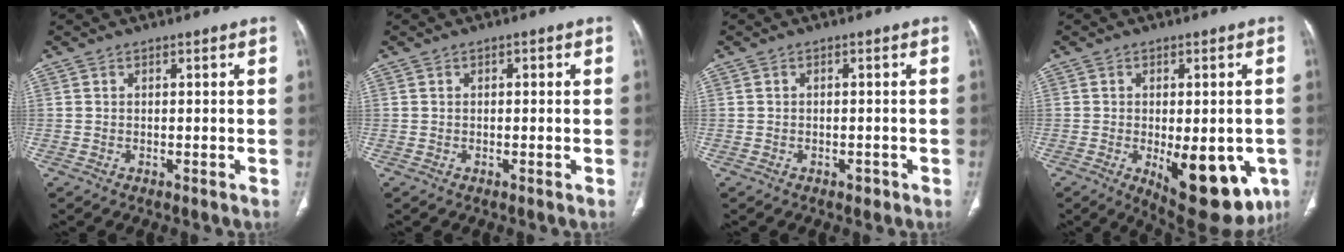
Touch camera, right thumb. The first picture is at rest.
{"total": 0.8, "force": [0.2, 0.4, 0.7], "torque": [-0.012, 0.002, 0.003]}
{"total": 1.2, "force": [-0.7, 0.8, 0.6], "torque": [-0.006, 0.002, -0.008]}
{"total": 16.9, "force": [-5.2, 7.5, 14.2], "torque": [-0.140, -0.009, -0.047]}